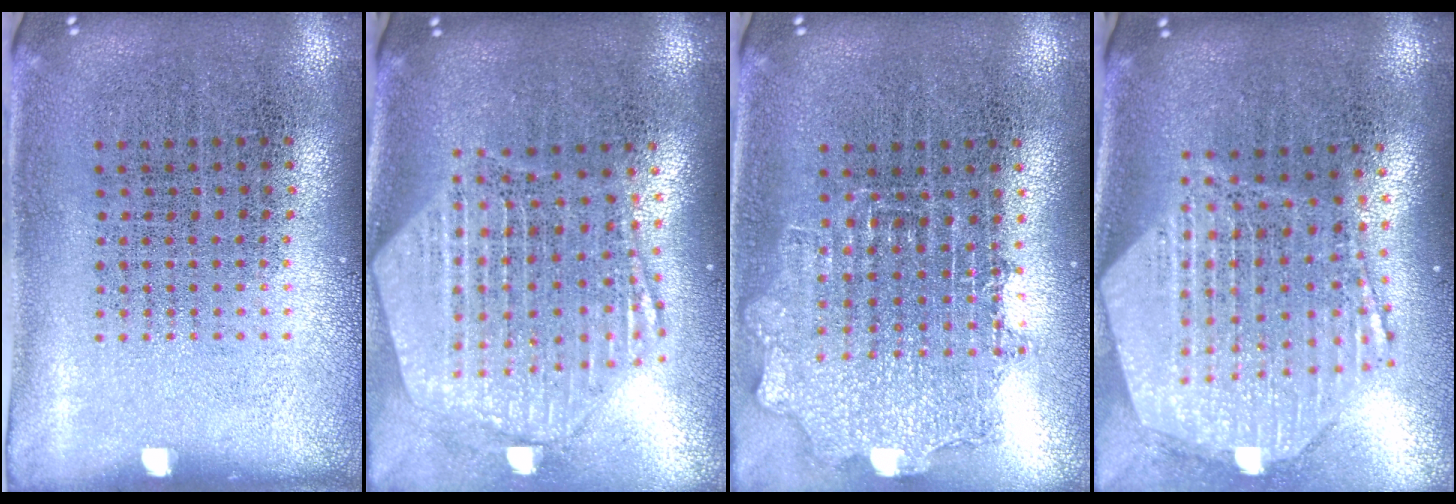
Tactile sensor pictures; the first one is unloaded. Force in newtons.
{"total": 2.7, "press": 2.2, "slide": 1.6}
{"total": 1.3, "press": 1.1, "slide": 0.6}
{"total": 3.0, "press": 2.3, "slide": 1.9}